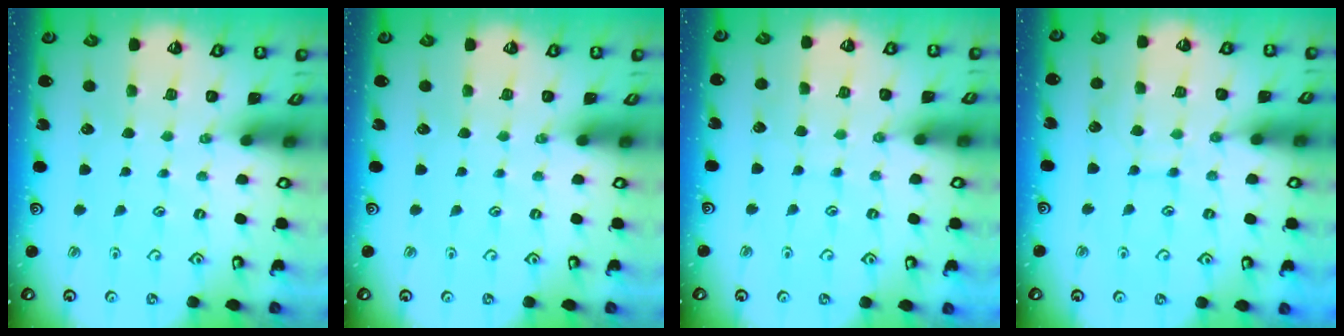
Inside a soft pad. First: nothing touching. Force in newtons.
{"total": 0.0}
{"total": 4.3, "press": 4.3, "slide": 0.5}
{"total": 8.1, "press": 8.1, "slide": 0.5}